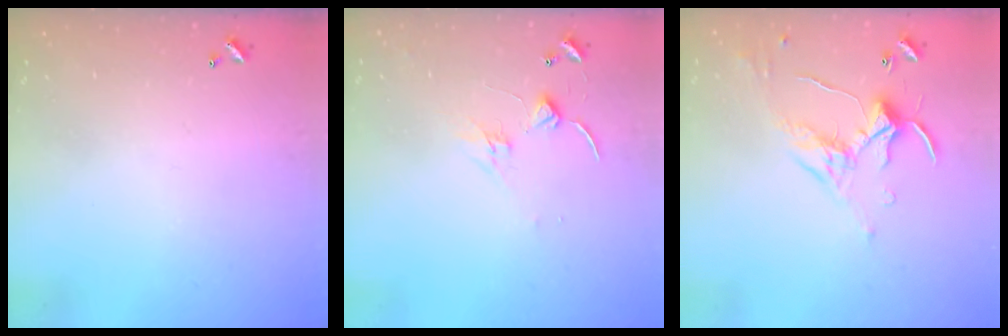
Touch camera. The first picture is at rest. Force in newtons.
{"total": 0.6, "press": 0.5, "slide": 0.3}
{"total": 1.2, "press": 0.8, "slide": 0.8}